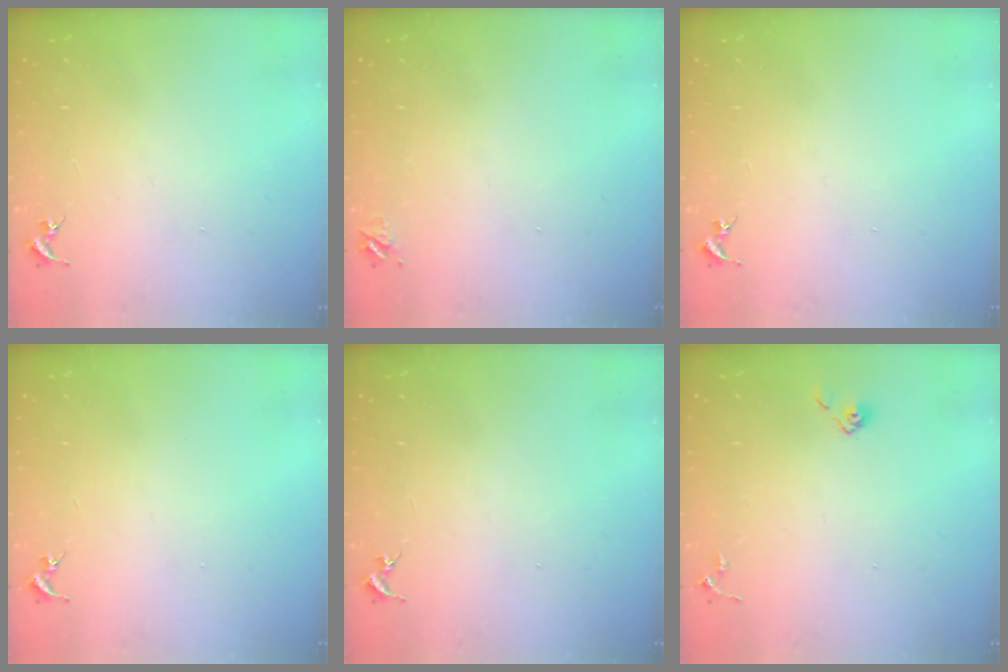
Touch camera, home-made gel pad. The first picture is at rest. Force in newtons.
{"total": 3.7, "press": 3.6, "slide": 0.5}
{"total": 0.0}
{"total": 0.0}
{"total": 0.0}
{"total": 4.0, "press": 4.0, "slide": 0.4}